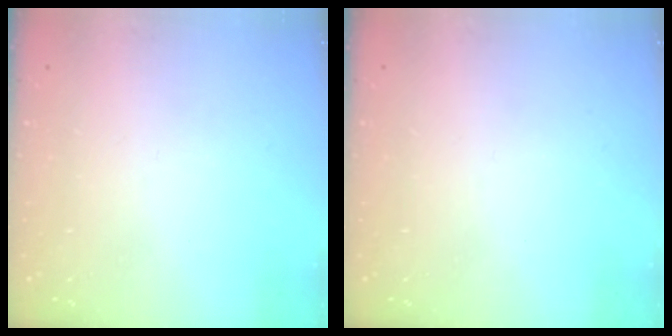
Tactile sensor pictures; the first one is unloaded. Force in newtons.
{"total": 0.0}